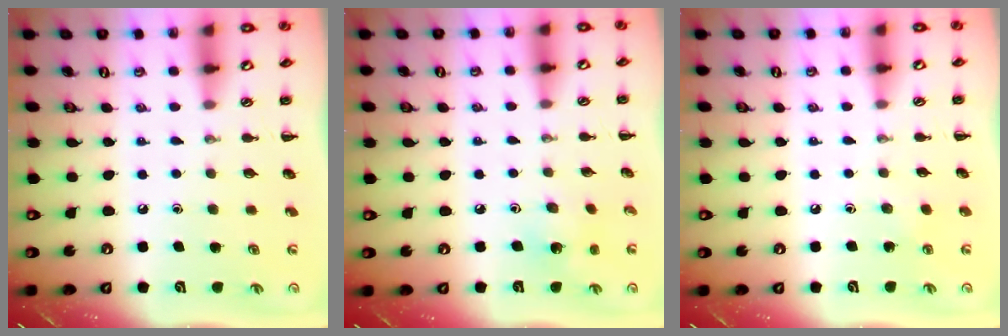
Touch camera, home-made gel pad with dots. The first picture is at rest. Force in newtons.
{"total": 2.2, "press": 2.2, "slide": 0.4}
{"total": 4.7, "press": 4.5, "slide": 1.3}